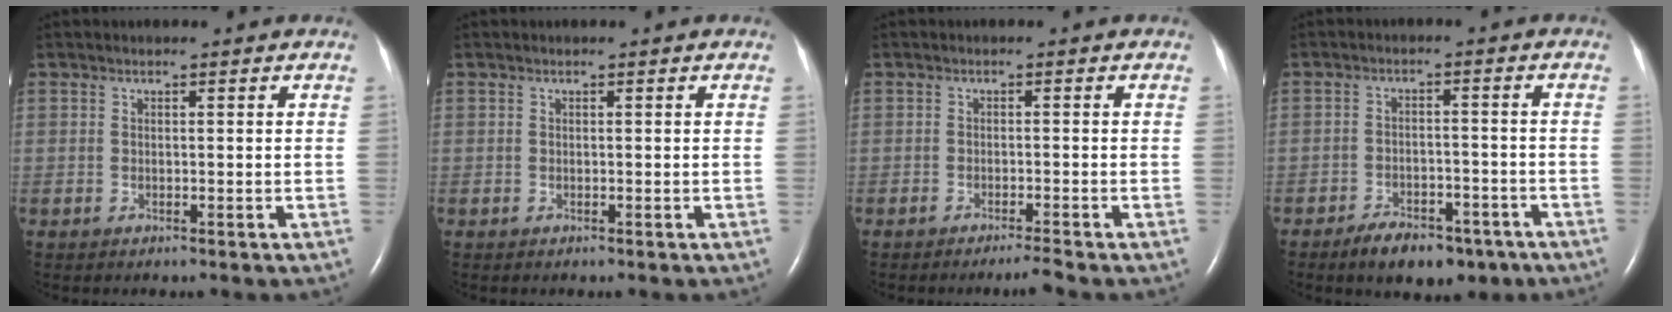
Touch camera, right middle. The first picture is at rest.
{"total": 0.0}
{"total": 2.1, "force": [-1.8, -0.6, 0.9], "torque": [-0.021, -0.006, -0.033]}
{"total": 8.1, "force": [-5.8, 3.9, 4.1], "torque": [-0.063, 0.004, -0.087]}